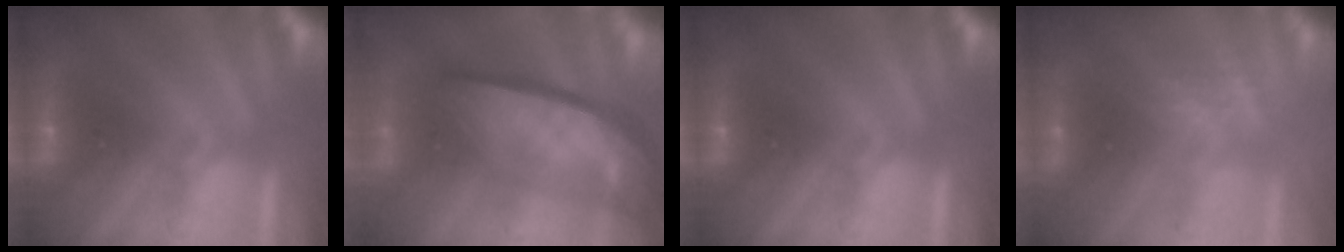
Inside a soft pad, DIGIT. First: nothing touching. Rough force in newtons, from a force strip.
{"total": 7.5}
{"total": 0.0}
{"total": 2.8}